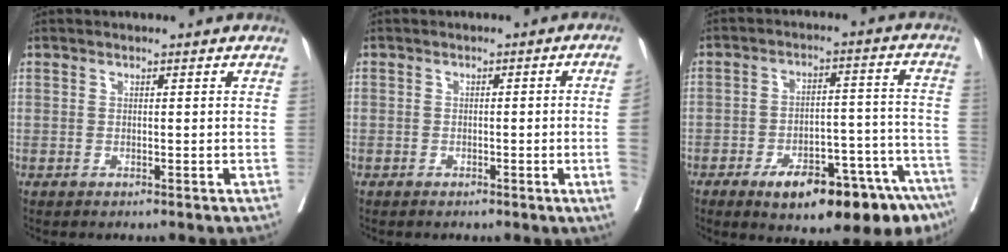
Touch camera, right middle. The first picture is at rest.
{"total": 4.3, "force": [-0.9, -1.0, 4.1], "torque": [-0.047, -0.001, -0.013]}
{"total": 17.6, "force": [-11.6, 4.5, 12.4], "torque": [-0.101, 0.034, -0.162]}